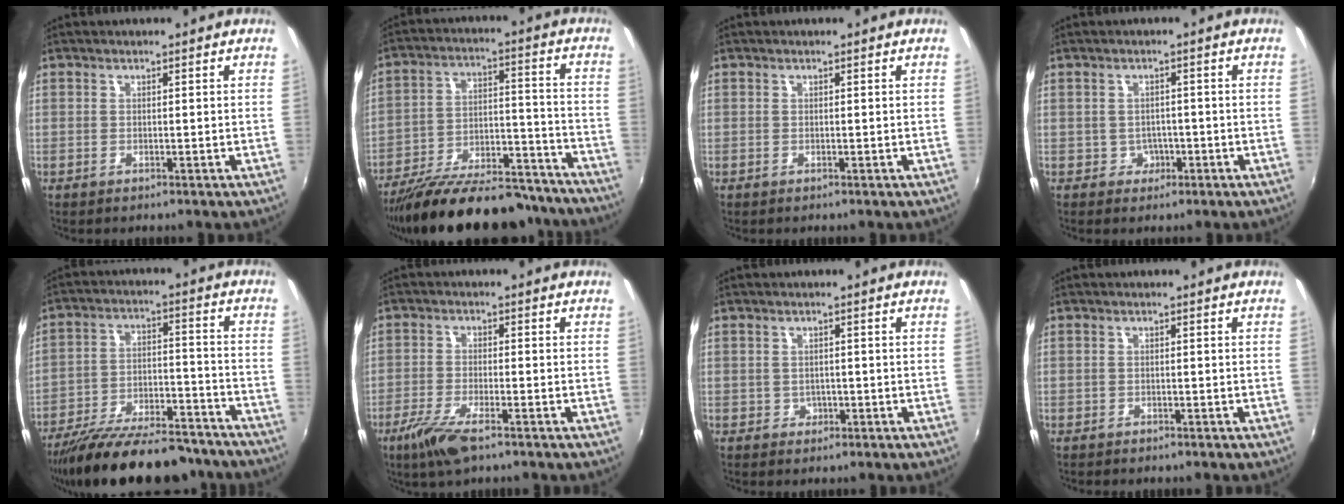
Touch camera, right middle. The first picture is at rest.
{"total": 25.2, "force": [-21.2, 7.8, 11.2], "torque": [-0.206, -0.007, -0.296]}
{"total": 0.0}
{"total": 2.6, "force": [-0.9, 2.4, 0.1], "torque": [-0.003, 0.005, -0.010]}
{"total": 23.3, "force": [-19.6, 6.8, 10.6], "torque": [-0.197, -0.020, -0.282]}
{"total": 7.0, "force": [-4.6, 1.1, 5.1], "torque": [-0.123, -0.018, -0.090]}
{"total": 1.6, "force": [-0.4, 1.5, 0.1], "torque": [-0.001, -0.001, -0.001]}
{"total": 1.1, "force": [-1.0, 0.5, 0.1], "torque": [-0.008, -0.003, -0.016]}